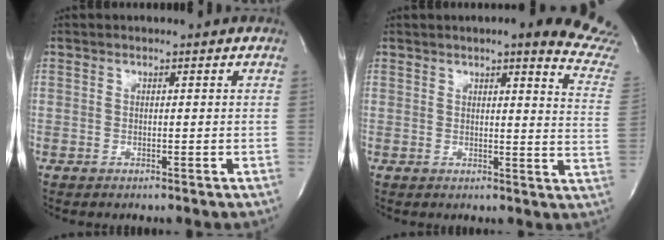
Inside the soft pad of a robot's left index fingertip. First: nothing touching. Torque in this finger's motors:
{"motor_torque": [-0.52, -0.53, 0.39, 0.06]}